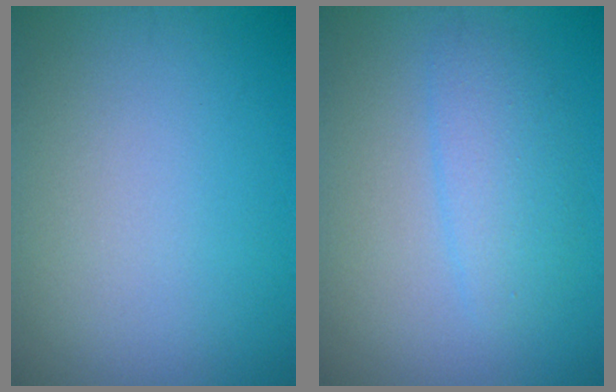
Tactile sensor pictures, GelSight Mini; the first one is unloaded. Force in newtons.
{"total": 2.6, "press": 2.6, "slide": 0.1}